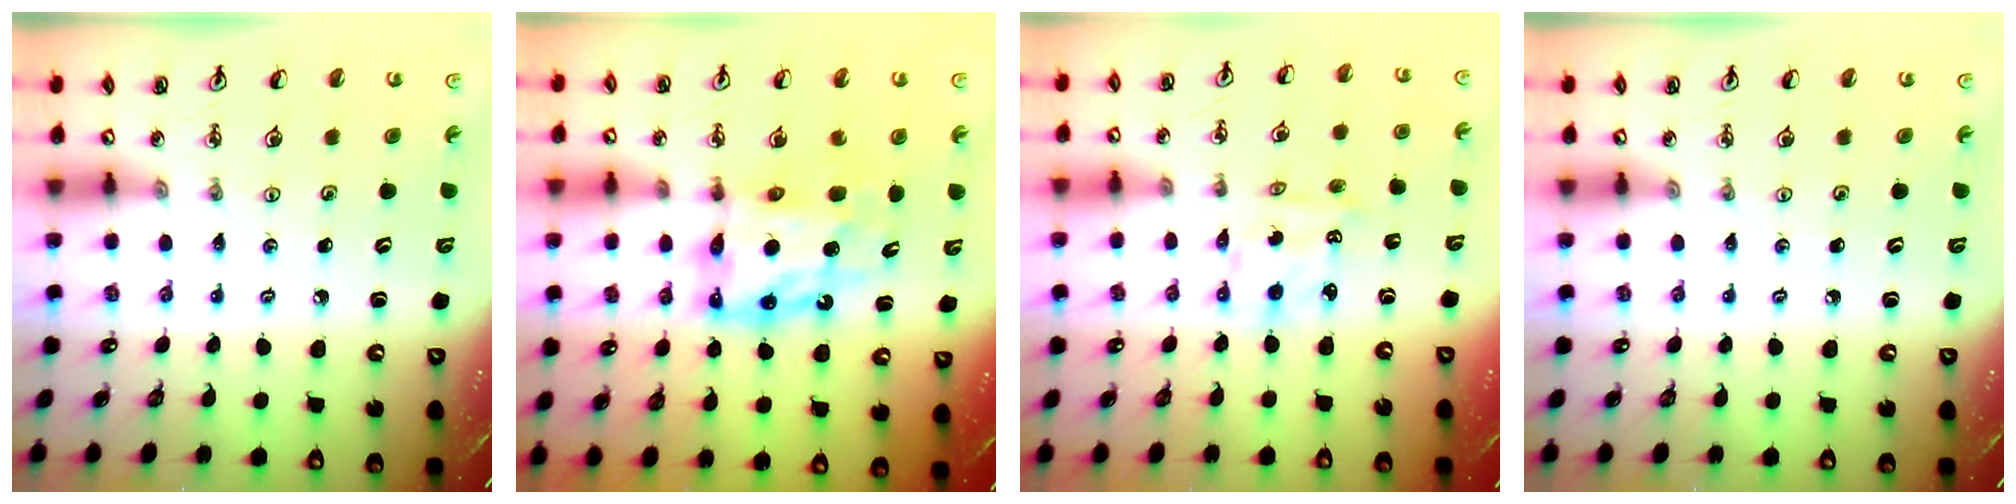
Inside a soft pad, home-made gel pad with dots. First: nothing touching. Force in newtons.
{"total": 11.3, "press": 11.2, "slide": 1.0}
{"total": 1.9, "press": 1.9, "slide": 0.1}
{"total": 0.0}